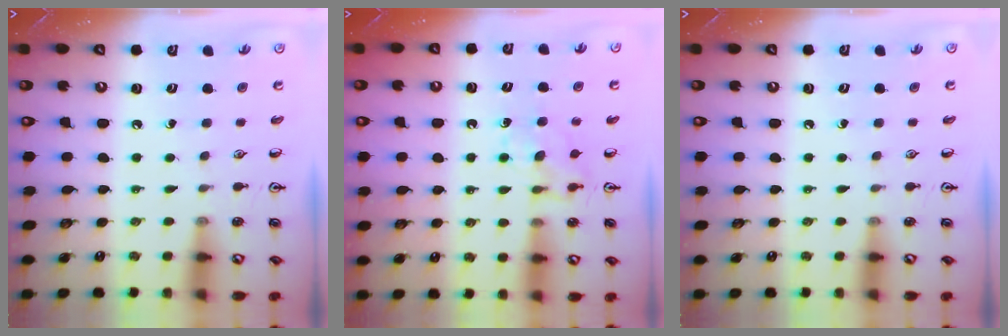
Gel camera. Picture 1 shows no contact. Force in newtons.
{"total": 6.1, "press": 6.1, "slide": 0.4}
{"total": 0.0}